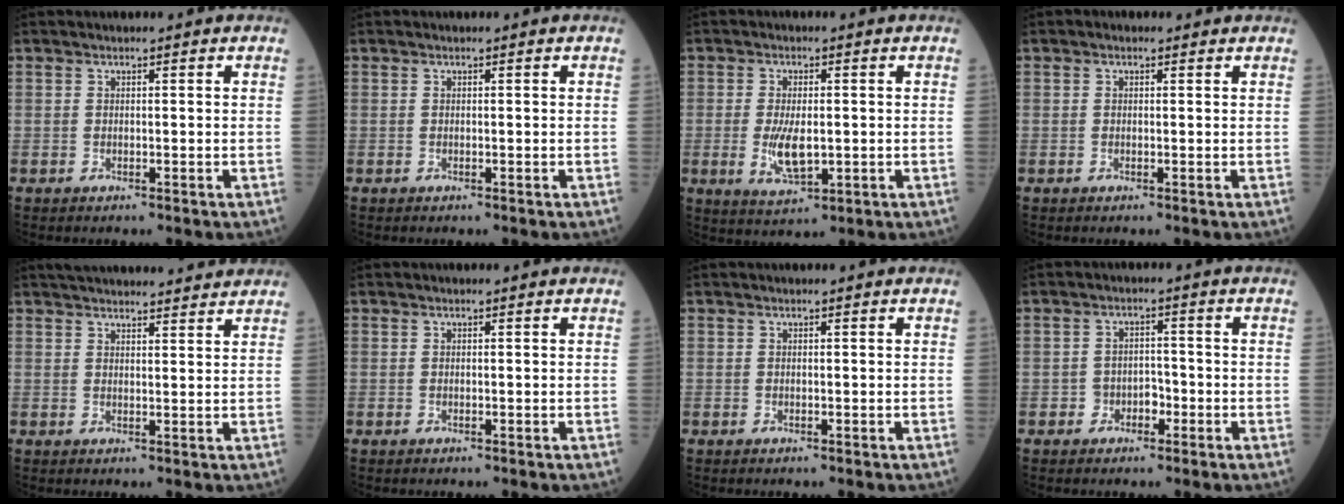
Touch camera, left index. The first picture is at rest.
{"total": 0.0}
{"total": 5.8, "force": [-0.7, 2.2, 5.3], "torque": [-0.107, -0.011, -0.007]}
{"total": 0.5, "force": [0.3, 0.4, 0.2], "torque": [-0.006, 0.001, 0.000]}
{"total": 14.2, "force": [13.3, 2.0, 4.6], "torque": [-0.060, 0.033, 0.179]}
{"total": 0.0}
{"total": 0.0}
{"total": 2.7, "force": [-1.4, 2.1, 1.1], "torque": [-0.007, 0.010, -0.024]}